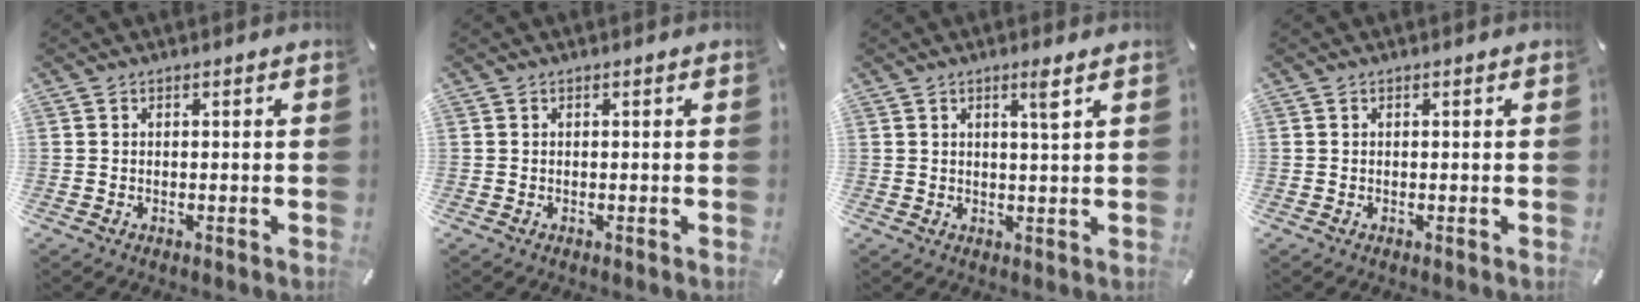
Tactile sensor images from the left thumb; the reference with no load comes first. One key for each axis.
{"total": 0.0}
{"total": 3.6, "fx": 1.9, "fy": 0.0, "fz": 3.0, "tx": -0.054, "ty": -0.005, "tz": 0.029}
{"total": 0.0}